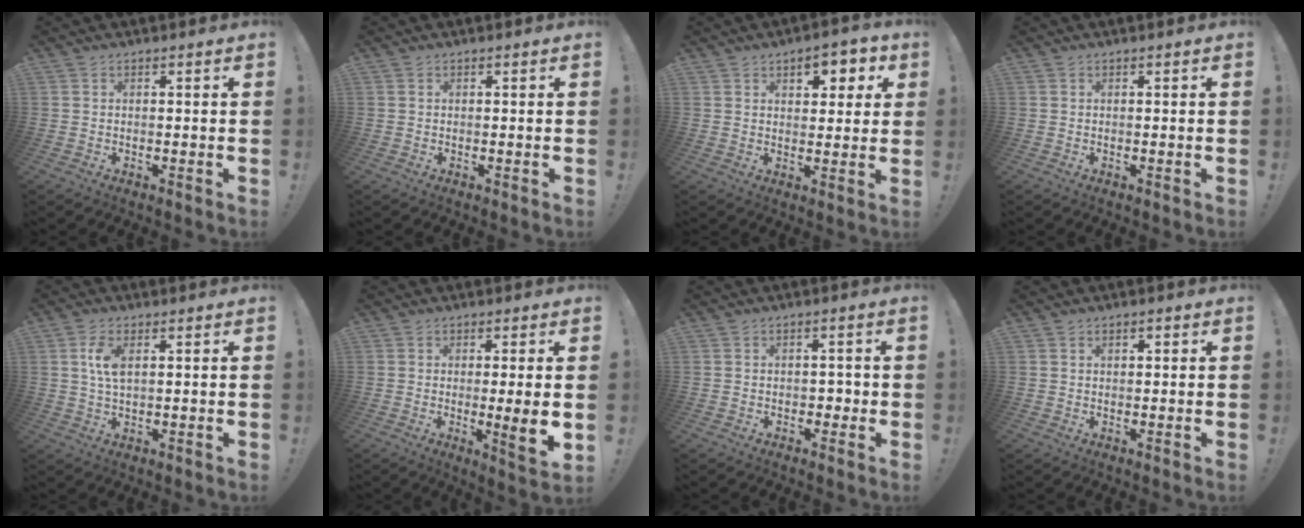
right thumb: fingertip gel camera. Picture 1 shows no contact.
{"total": 0.0}
{"total": 6.5, "force": [3.2, 4.1, 3.9], "torque": [-0.033, -0.016, 0.049]}
{"total": 0.0}
{"total": 5.9, "force": [1.6, 2.6, 5.1], "torque": [-0.099, -0.005, 0.022]}
{"total": 7.8, "force": [-0.1, -0.1, 7.8], "torque": [-0.105, -0.017, -0.002]}
{"total": 2.6, "force": [-0.8, 2.1, 1.2], "torque": [-0.019, 0.006, -0.015]}
{"total": 0.8, "force": [0.4, 0.4, 0.5], "torque": [-0.002, -0.002, 0.005]}